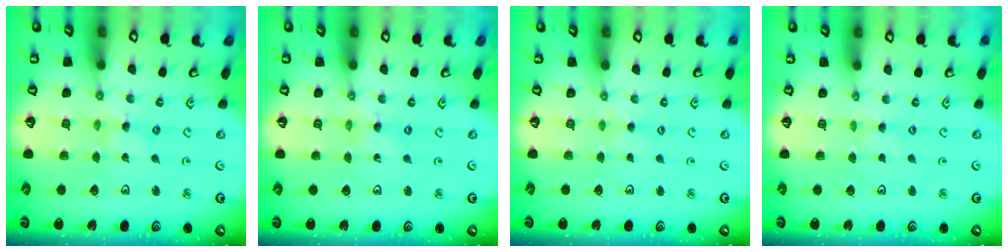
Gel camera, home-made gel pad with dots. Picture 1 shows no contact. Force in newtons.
{"total": 0.7, "press": 0.6, "slide": 0.2}
{"total": 1.7, "press": 1.7, "slide": 0.2}
{"total": 1.5, "press": 1.5, "slide": 0.3}